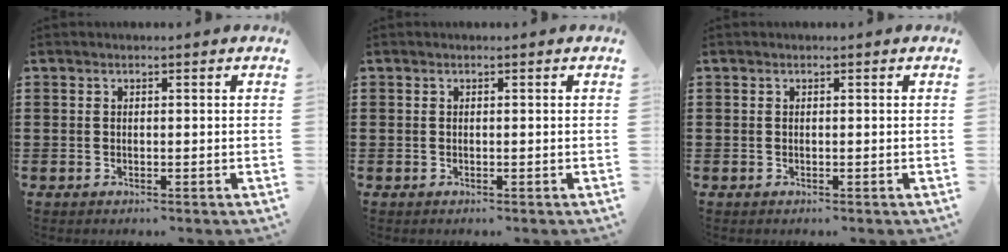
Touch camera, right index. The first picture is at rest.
{"total": 0.0}
{"total": 0.0}